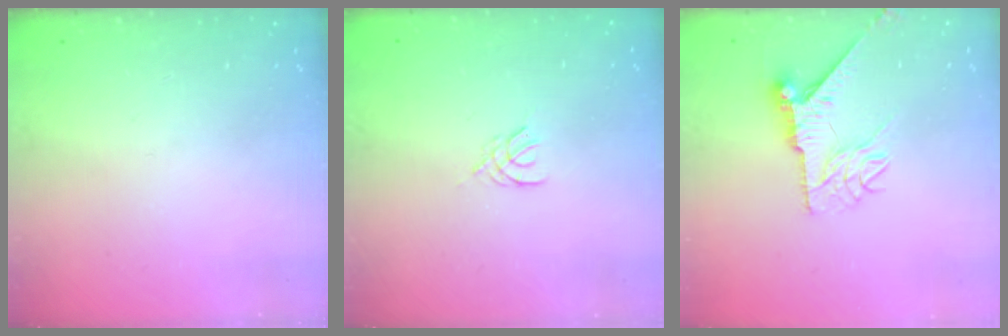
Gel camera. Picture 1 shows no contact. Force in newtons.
{"total": 2.1, "press": 2.0, "slide": 0.4}
{"total": 8.6, "press": 8.6, "slide": 0.5}